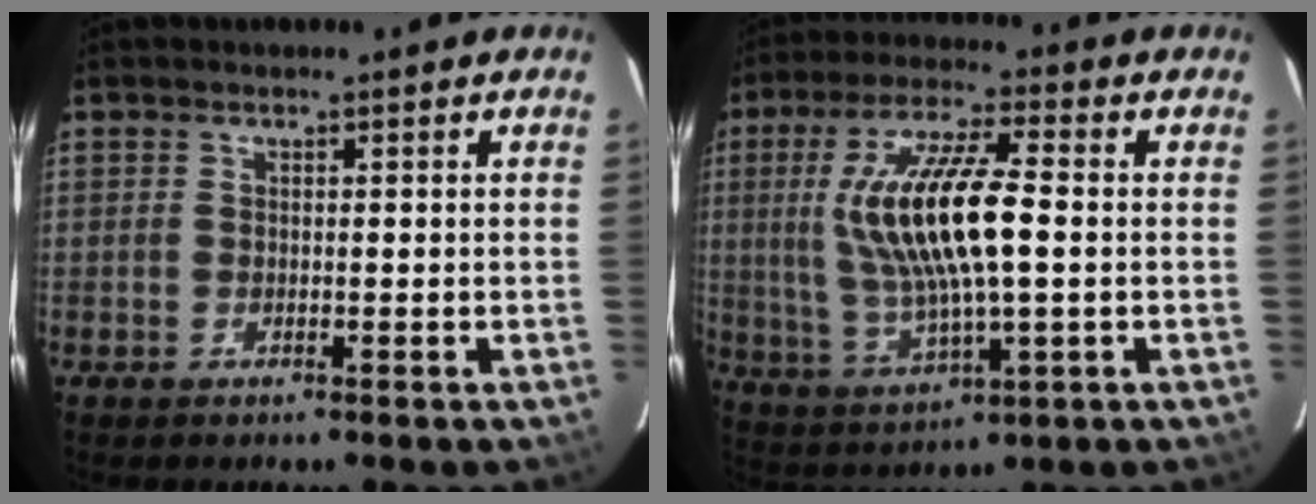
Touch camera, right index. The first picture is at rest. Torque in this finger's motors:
{"motor_torque": [1.03, 0.43, 1.05, 0.21]}